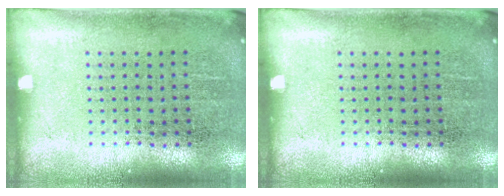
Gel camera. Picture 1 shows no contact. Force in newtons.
{"total": 0.0}